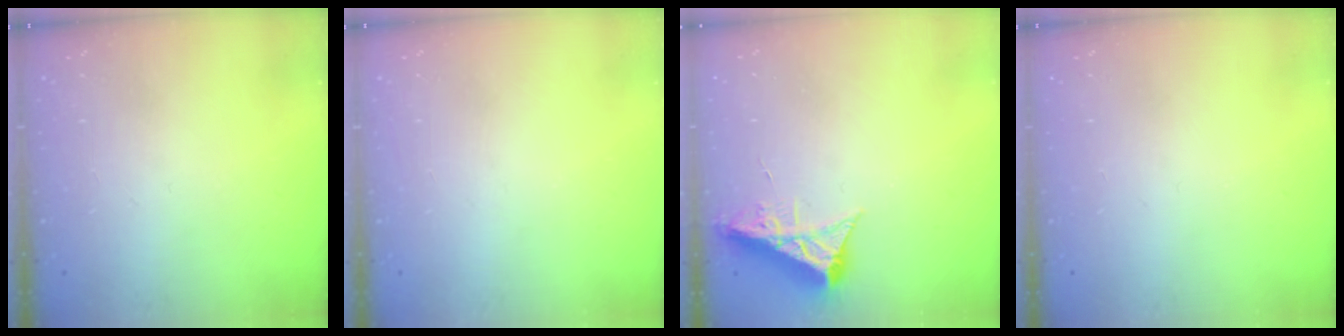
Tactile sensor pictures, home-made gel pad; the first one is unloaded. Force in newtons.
{"total": 0.0}
{"total": 7.7, "press": 7.6, "slide": 1.0}
{"total": 0.0}